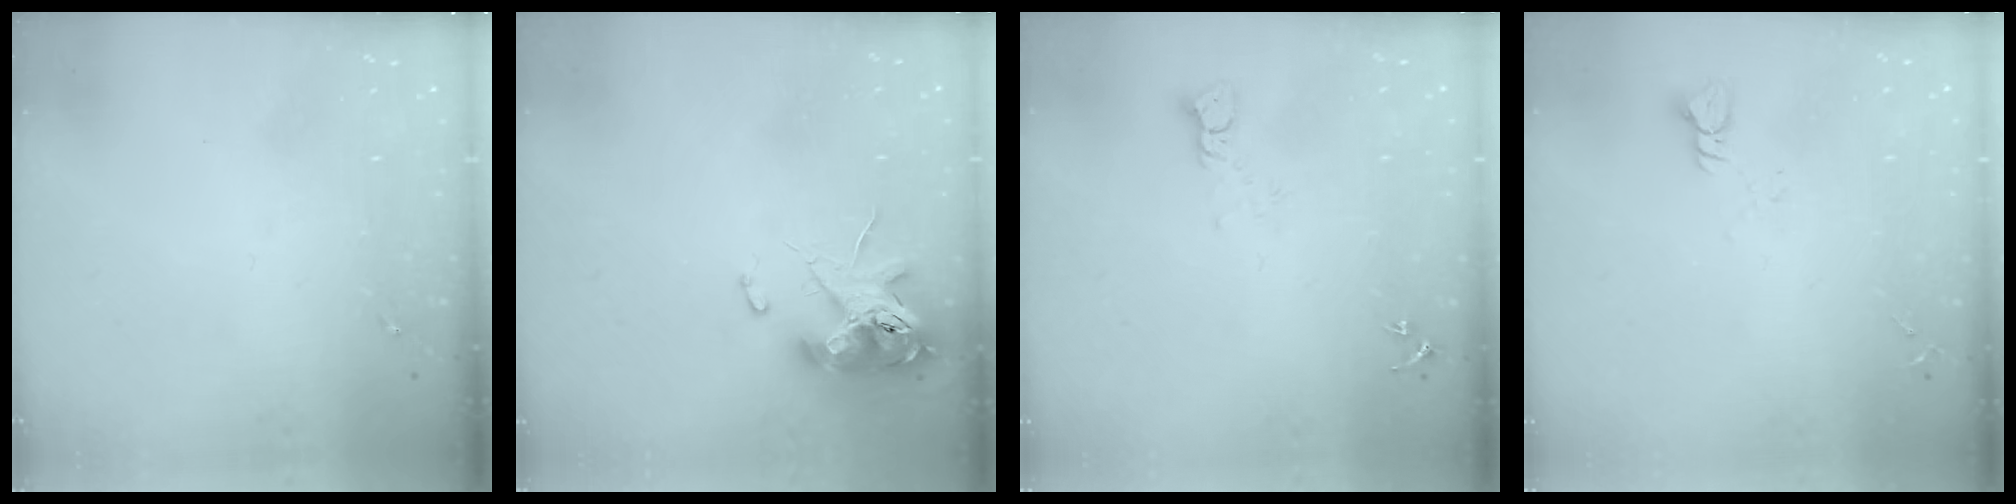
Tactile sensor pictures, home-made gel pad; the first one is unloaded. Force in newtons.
{"total": 11.9, "press": 11.7, "slide": 2.1}
{"total": 3.7, "press": 3.7, "slide": 0.3}
{"total": 3.8, "press": 3.8, "slide": 0.5}